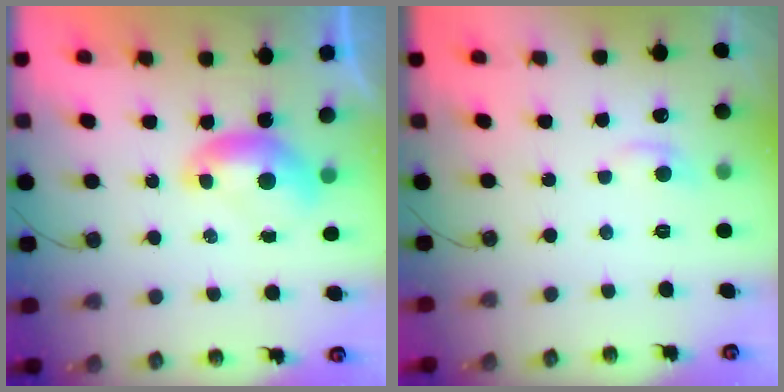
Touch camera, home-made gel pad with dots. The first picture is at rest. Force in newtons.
{"total": 0.9, "press": 0.4, "slide": 0.7}